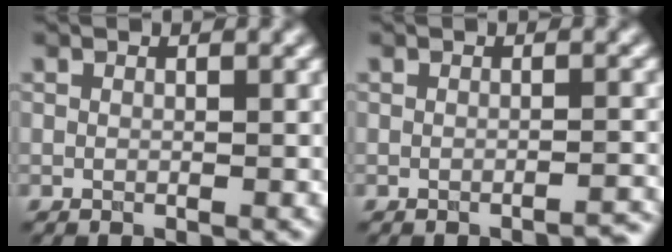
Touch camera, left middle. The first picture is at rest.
{"total": 1.6, "force": [-1.5, 0.3, 0.7], "torque": [0.004, 0.007, -0.023]}